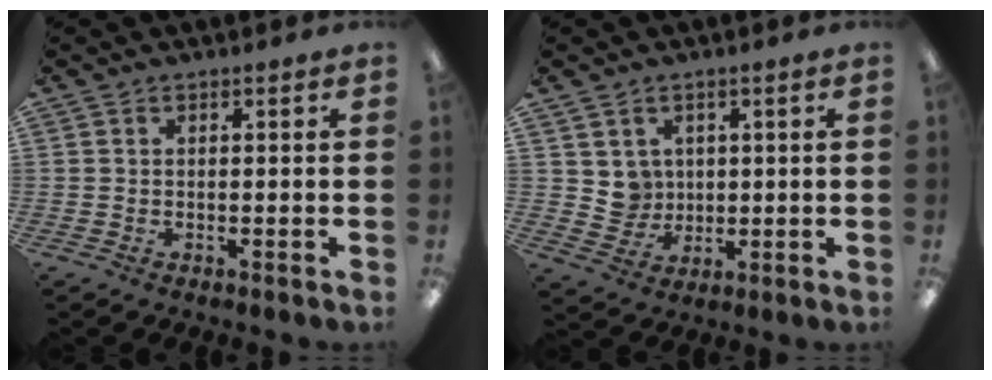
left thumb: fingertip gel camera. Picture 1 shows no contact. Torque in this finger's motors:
{"motor_torque": [0.00, 0.01, 0.01, -0.02, 0.00]}